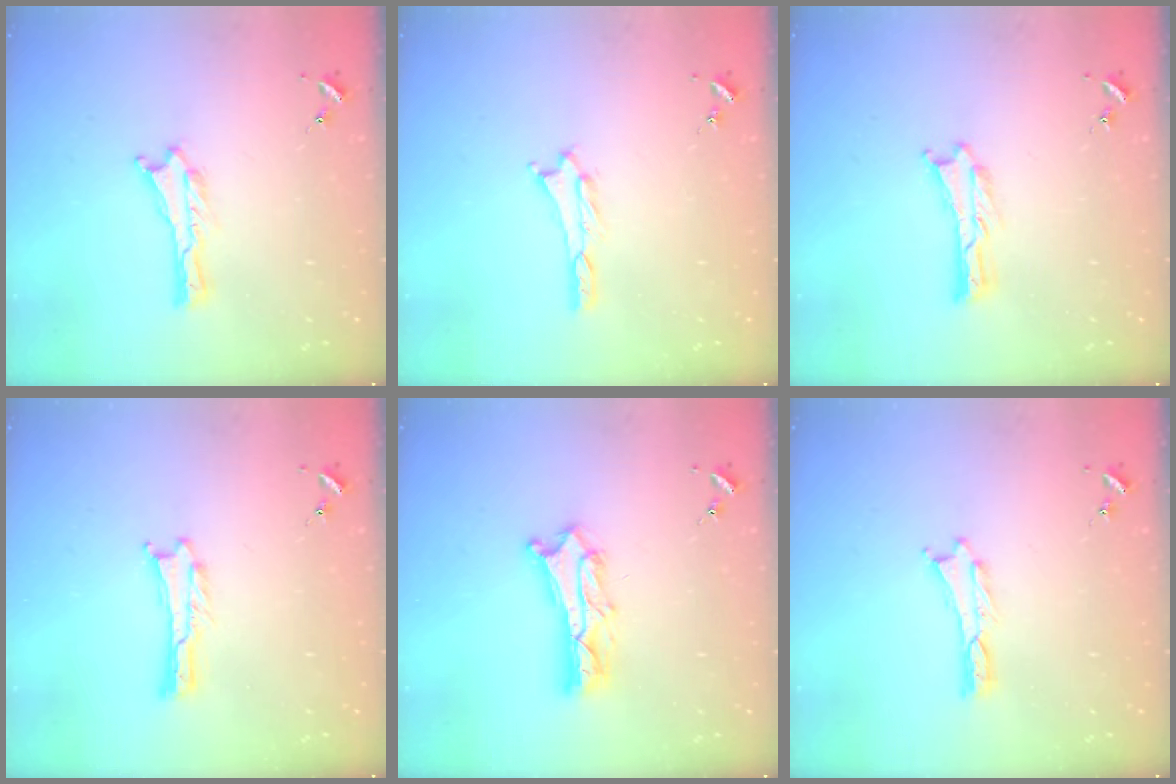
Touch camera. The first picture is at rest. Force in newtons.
{"total": 0.7, "press": 0.7, "slide": 0.3}
{"total": 0.0}
{"total": 0.0}
{"total": 6.1, "press": 6.1, "slide": 0.5}
{"total": 0.0}